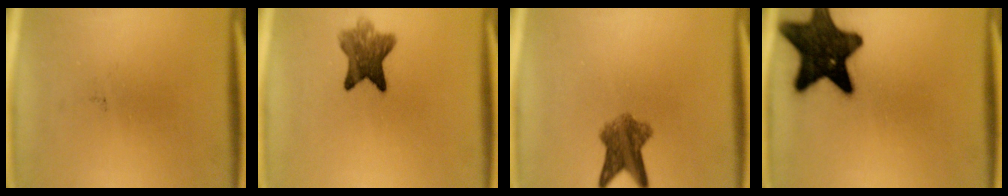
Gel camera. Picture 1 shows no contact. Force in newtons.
{"total": 7.0}
{"total": 6.1}
{"total": 15.8}